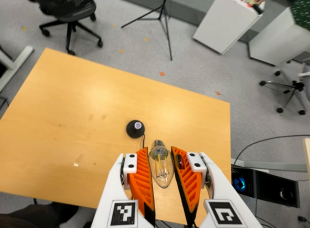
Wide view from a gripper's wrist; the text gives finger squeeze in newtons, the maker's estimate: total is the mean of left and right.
{"total": 9.7, "left": 9.0, "right": 10.3}